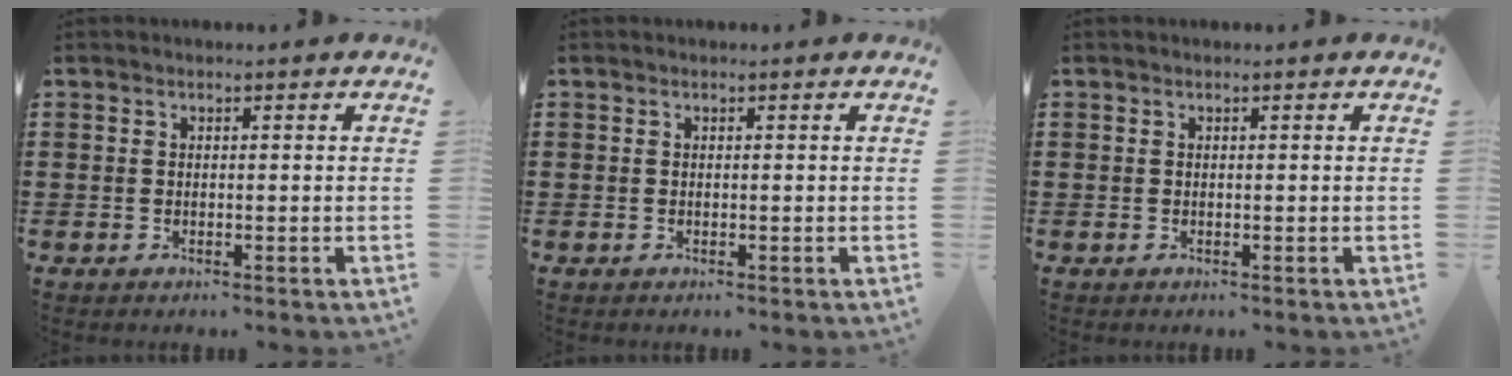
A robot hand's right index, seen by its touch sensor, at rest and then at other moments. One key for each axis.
{"total": 0.0}
{"total": 0.0}